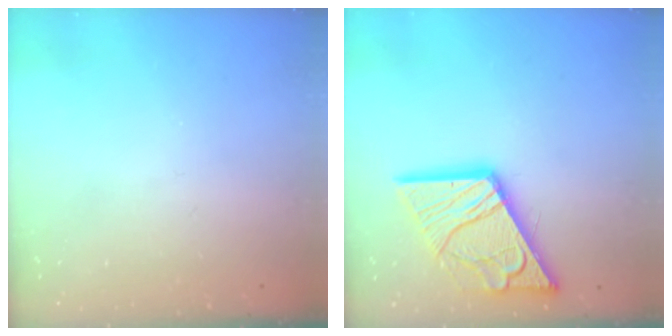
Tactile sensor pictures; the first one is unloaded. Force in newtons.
{"total": 19.4, "press": 19.3, "slide": 2.1}